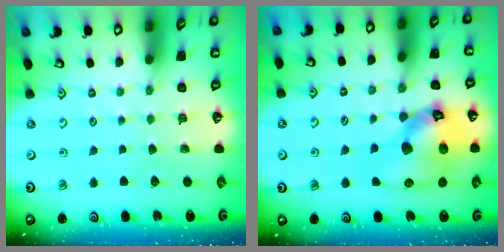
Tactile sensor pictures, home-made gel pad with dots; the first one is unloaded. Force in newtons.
{"total": 17.7, "press": 17.5, "slide": 2.7}